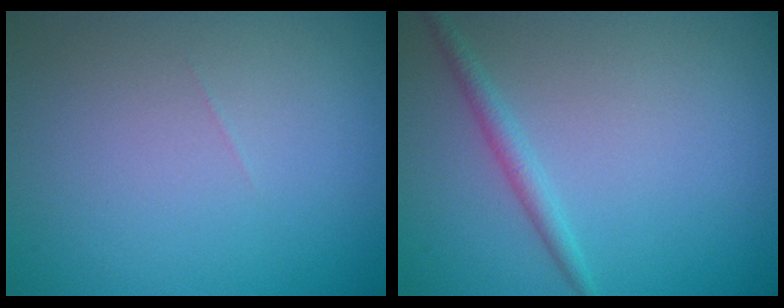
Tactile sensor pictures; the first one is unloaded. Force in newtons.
{"total": 1.6, "press": 1.6, "slide": 0.1}